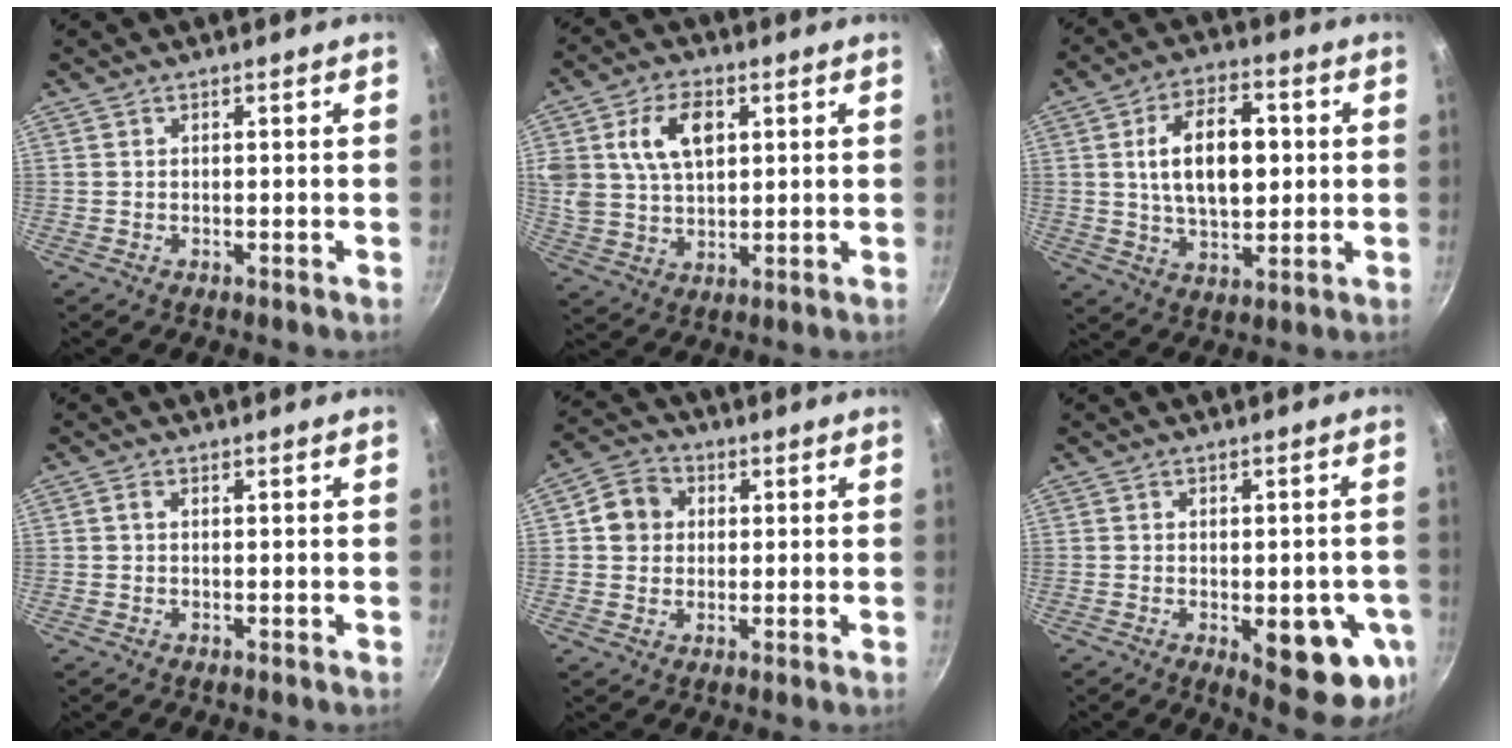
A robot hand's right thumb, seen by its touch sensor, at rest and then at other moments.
{"total": 11.9, "force": [3.8, 7.4, 8.5], "torque": [-0.146, -0.003, 0.076]}
{"total": 14.2, "force": [2.0, 7.9, 11.6], "torque": [-0.172, 0.003, 0.034]}
{"total": 0.6, "force": [0.1, 0.4, 0.4], "torque": [-0.007, 0.001, -0.002]}
{"total": 6.9, "force": [1.1, 6.1, 3.1], "torque": [-0.040, 0.011, 0.009]}
{"total": 13.1, "force": [-4.3, 5.2, 11.2], "torque": [-0.120, 0.002, -0.038]}